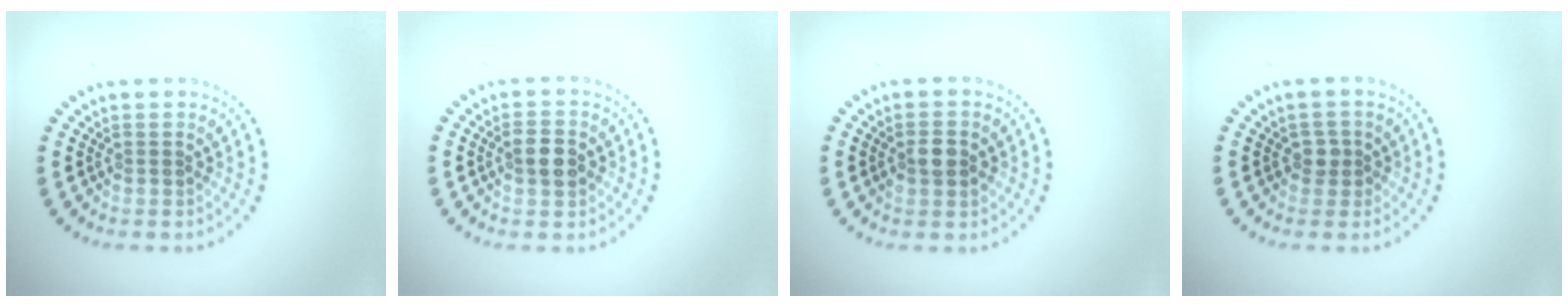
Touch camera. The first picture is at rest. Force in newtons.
{"total": 2.8, "press": 2.7, "slide": 0.2}
{"total": 2.6, "press": 2.6, "slide": 0.3}
{"total": 1.5, "press": 1.3, "slide": 0.8}